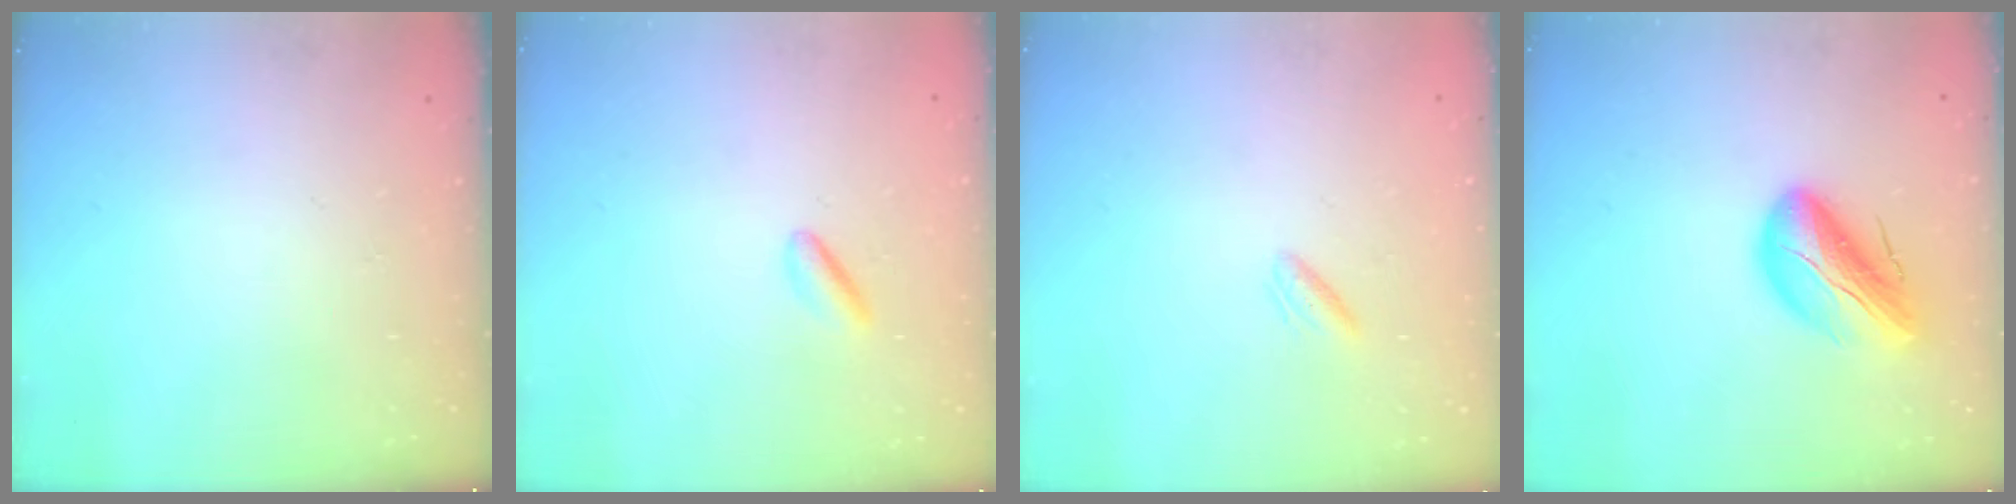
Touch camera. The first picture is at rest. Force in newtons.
{"total": 2.7, "press": 2.5, "slide": 0.9}
{"total": 1.6, "press": 1.3, "slide": 0.9}
{"total": 14.9, "press": 14.4, "slide": 3.9}